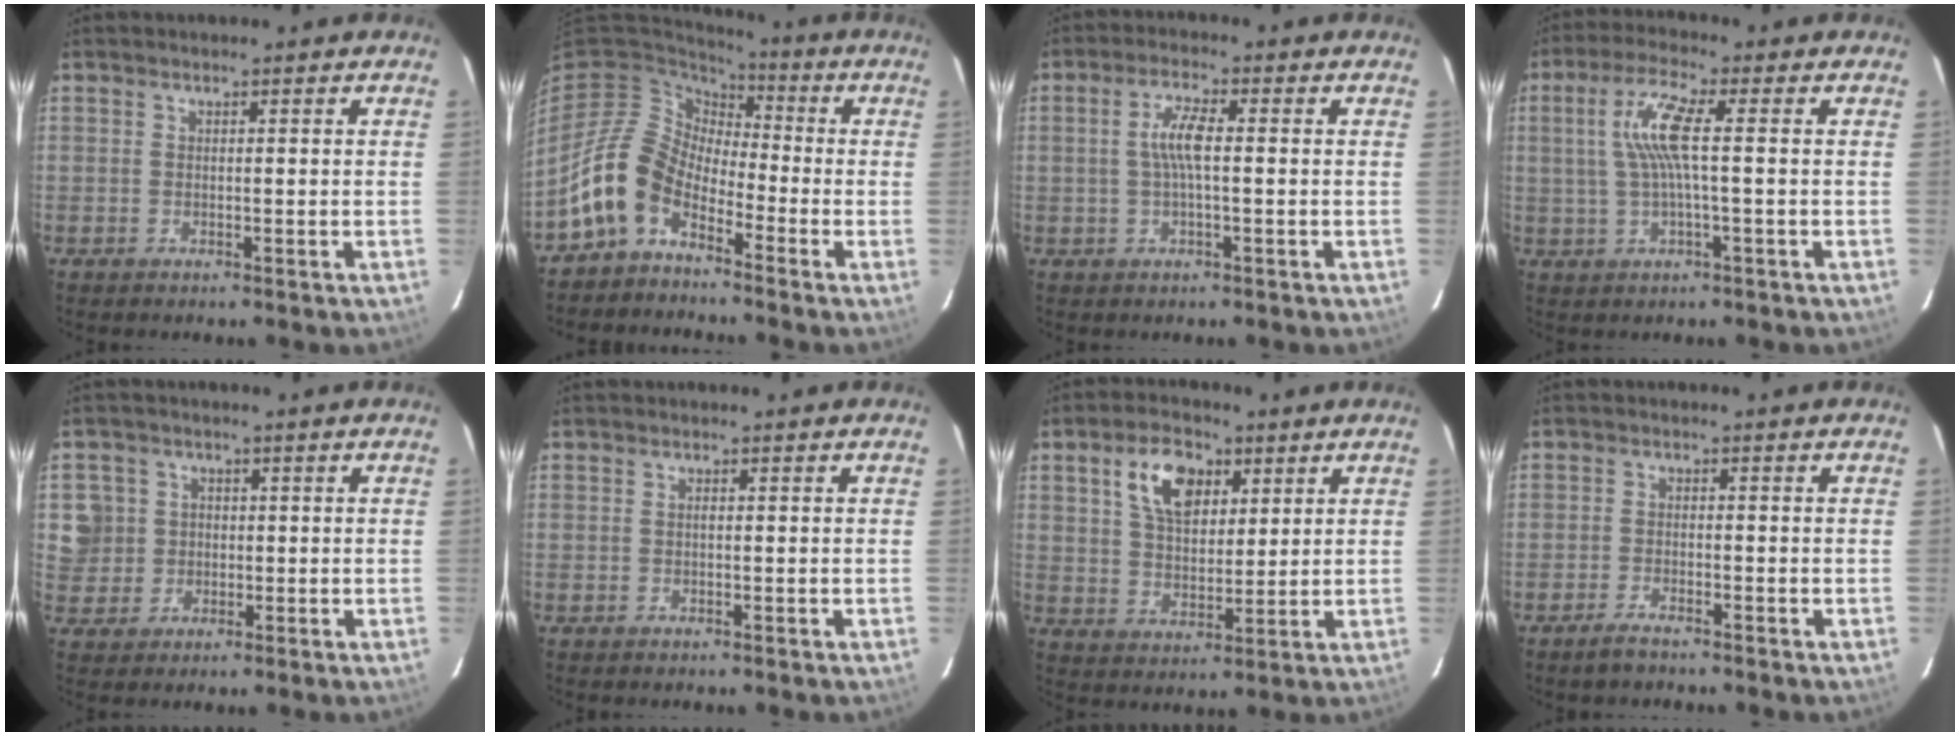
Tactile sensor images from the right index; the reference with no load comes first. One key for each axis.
{"total": 11.0, "fx": -6.6, "fy": 6.7, "fz": 5.5, "tx": -0.113, "ty": 0.017, "tz": -0.140}
{"total": 4.7, "fx": 0.0, "fy": 0.8, "fz": 4.6, "tx": -0.089, "ty": 0.006, "tz": 0.003}
{"total": 7.6, "fx": 0.5, "fy": 0.5, "fz": 7.5, "tx": -0.147, "ty": 0.005, "tz": 0.015}
{"total": 5.9, "fx": 0.3, "fy": 5.8, "fz": 0.9, "tx": -0.013, "ty": 0.019, "tz": 0.010}
{"total": 0.0}
{"total": 9.8, "fx": 4.3, "fy": 5.7, "fz": 6.8, "tx": -0.122, "ty": 0.020, "tz": 0.081}
{"total": 2.6, "fx": -2.2, "fy": 0.5, "fz": 1.2, "tx": -0.038, "ty": -0.001, "tz": -0.044}